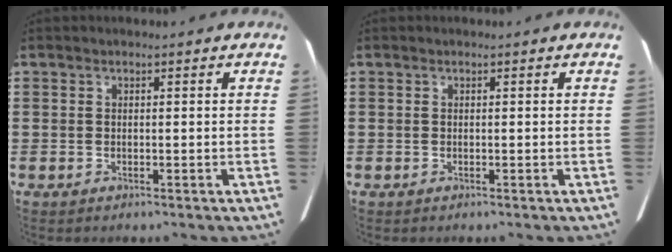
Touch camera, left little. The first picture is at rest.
{"total": 0.0}